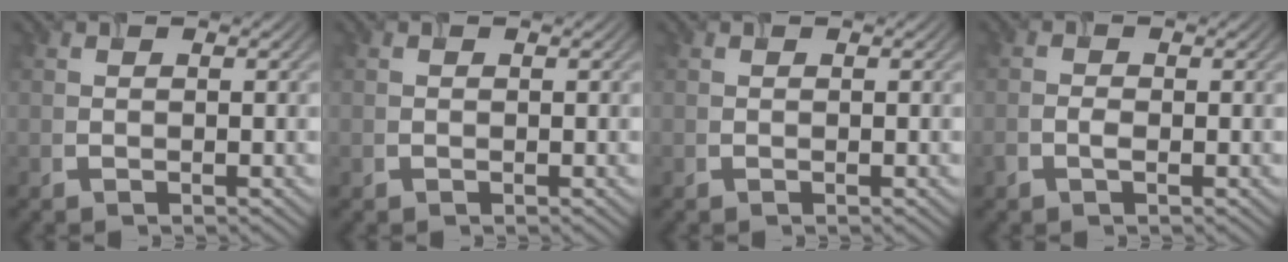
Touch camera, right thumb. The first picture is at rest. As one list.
[{"total": 0.0}, {"total": 0.0}, {"total": 1.4, "force": [-0.7, 0.7, 1.0], "torque": [-0.021, 0.000, -0.016]}]